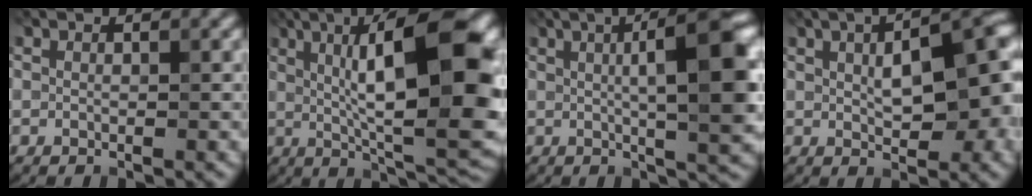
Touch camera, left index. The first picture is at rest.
{"total": 14.4, "force": [2.1, 2.9, 14.0], "torque": [-0.184, 0.016, 0.027]}
{"total": 9.0, "force": [1.4, 1.5, 8.7], "torque": [-0.122, 0.015, 0.023]}
{"total": 9.3, "force": [0.5, 4.1, 8.4], "torque": [-0.107, 0.015, 0.013]}